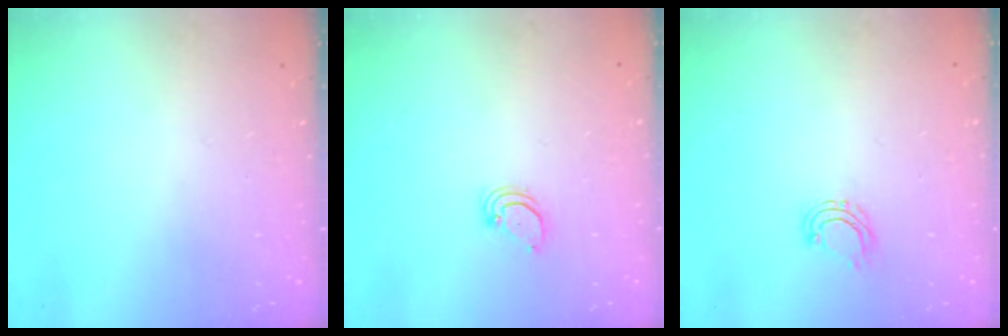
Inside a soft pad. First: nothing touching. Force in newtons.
{"total": 2.0, "press": 2.0, "slide": 0.1}
{"total": 4.9, "press": 4.8, "slide": 0.7}